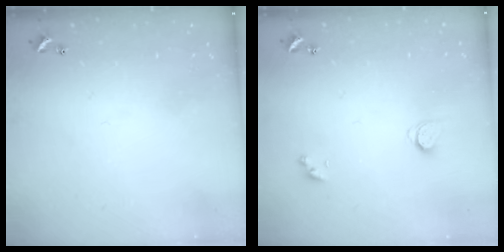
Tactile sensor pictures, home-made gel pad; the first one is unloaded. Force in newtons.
{"total": 2.6, "press": 2.6, "slide": 0.3}